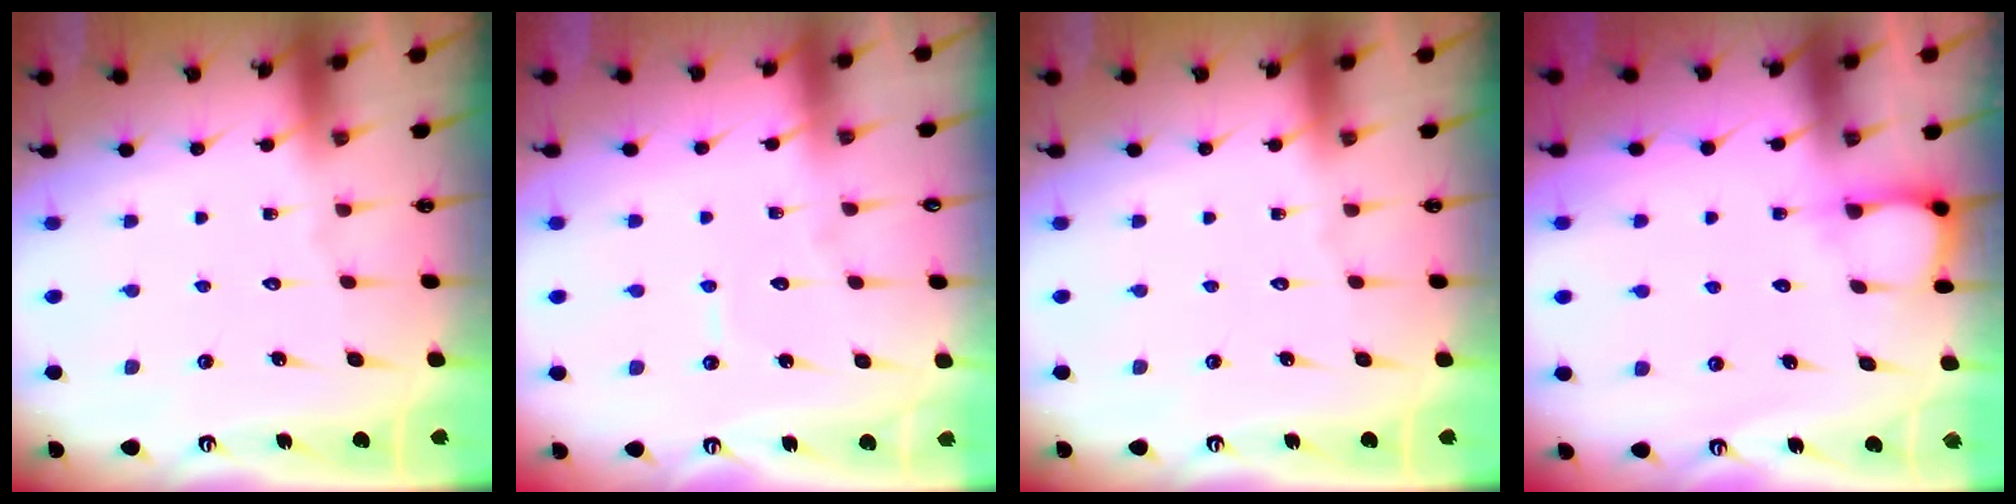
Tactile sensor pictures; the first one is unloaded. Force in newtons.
{"total": 3.8, "press": 3.8, "slide": 0.2}
{"total": 0.0}
{"total": 4.7, "press": 4.6, "slide": 0.4}